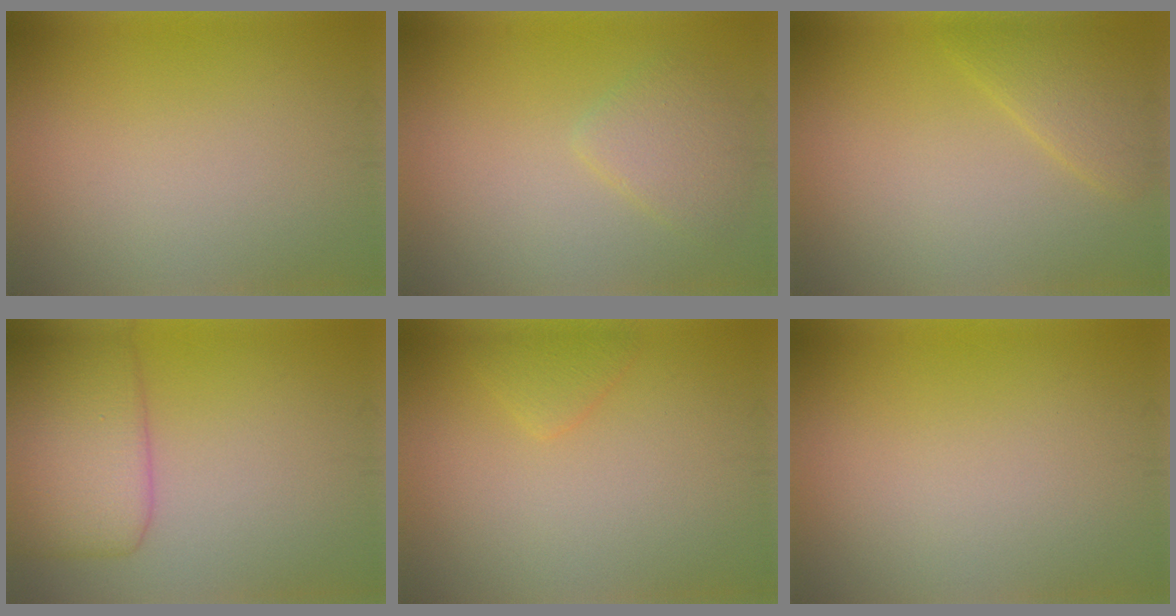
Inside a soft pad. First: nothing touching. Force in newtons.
{"total": 2.5, "press": 2.5, "slide": 0.2}
{"total": 2.8, "press": 2.8, "slide": 0.1}
{"total": 6.5, "press": 6.4, "slide": 0.2}
{"total": 1.5, "press": 1.5, "slide": 0.1}
{"total": 0.0}